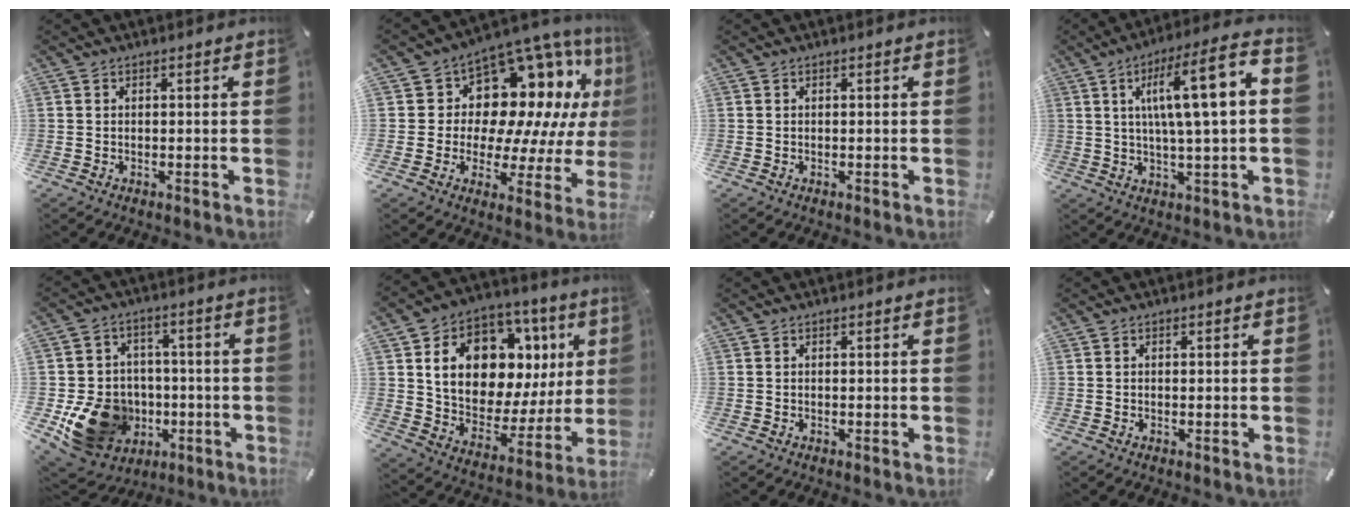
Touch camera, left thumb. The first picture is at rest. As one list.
[{"total": 14.7, "force": [7.1, 10.4, 7.6], "torque": [-0.102, -0.081, 0.128]}, {"total": 0.0}, {"total": 14.0, "force": [2.8, 2.2, 13.6], "torque": [-0.228, 0.002, 0.037]}, {"total": 16.7, "force": [-4.4, 14.1, 7.8], "torque": [-0.151, 0.021, -0.060]}, {"total": 18.2, "force": [7.9, 11.5, 11.6], "torque": [-0.188, -0.049, 0.141]}, {"total": 0.0}, {"total": 0.0}]